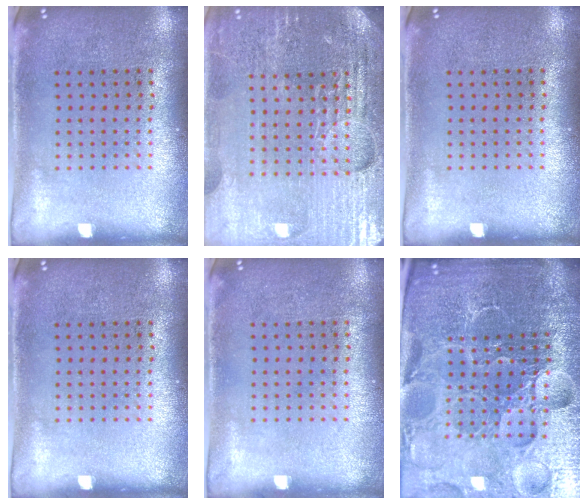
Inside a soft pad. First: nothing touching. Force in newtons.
{"total": 4.8, "press": 4.5, "slide": 1.7}
{"total": 0.0}
{"total": 0.0}
{"total": 0.0}
{"total": 6.6, "press": 5.9, "slide": 3.1}